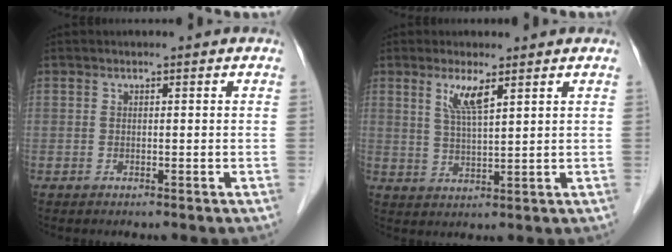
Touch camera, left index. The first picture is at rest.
{"total": 4.3, "force": [2.4, 0.2, 3.5], "torque": [-0.073, -0.005, 0.049]}